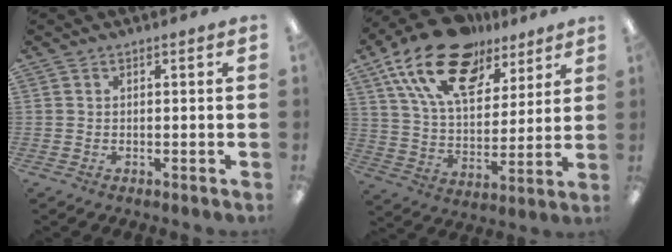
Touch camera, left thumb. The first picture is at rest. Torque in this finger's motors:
{"motor_torque": [0.59, 0.67, 1.52, -1.25, 0.42]}